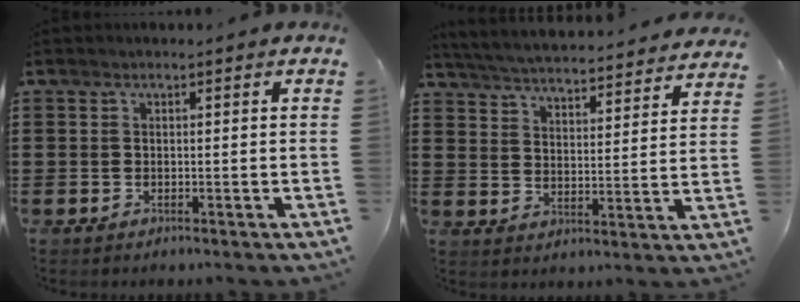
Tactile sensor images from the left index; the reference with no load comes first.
{"total": 4.5, "force": [4.4, -0.6, 0.6], "torque": [-0.036, -0.039, 0.071]}